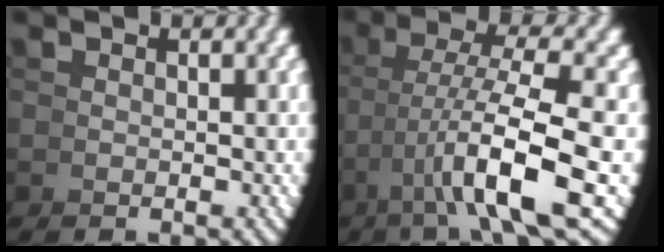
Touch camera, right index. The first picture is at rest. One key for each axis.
{"total": 7.8, "fx": 0.2, "fy": 2.4, "fz": 7.4, "tx": -0.128, "ty": -0.007, "tz": 0.017}